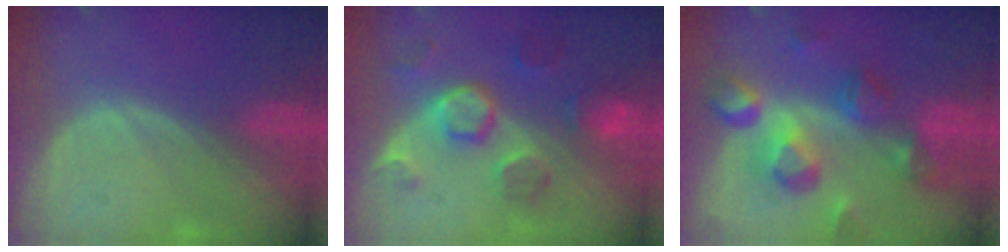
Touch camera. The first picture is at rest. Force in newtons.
{"total": 8.6, "press": 7.8, "slide": 3.6}
{"total": 10.3, "press": 9.3, "slide": 4.6}